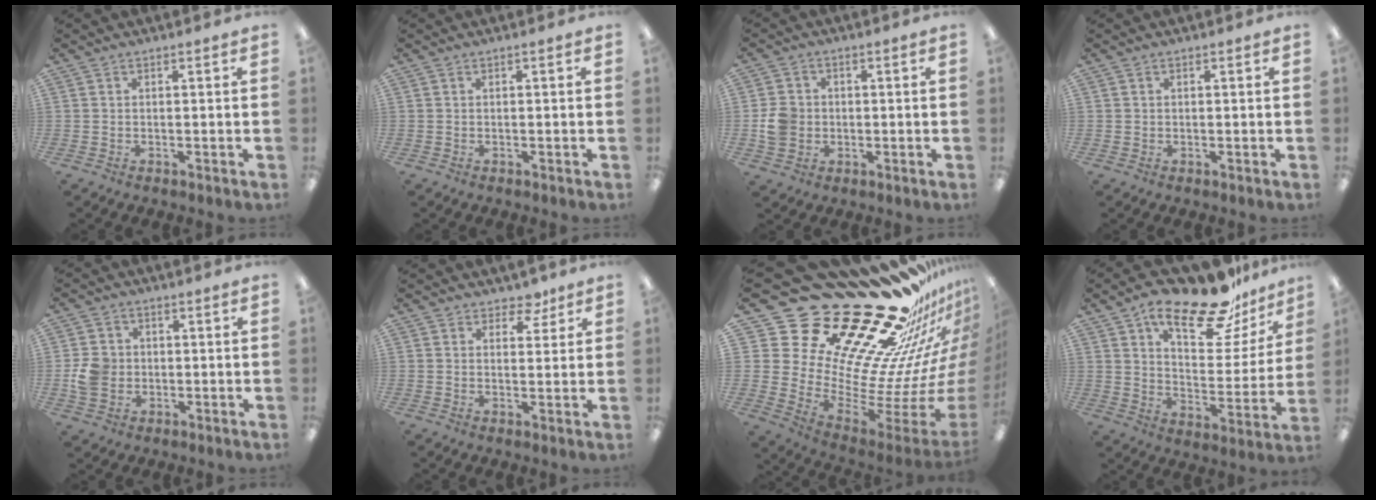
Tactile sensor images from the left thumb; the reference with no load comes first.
{"total": 0.0}
{"total": 6.2, "force": [-0.4, 5.8, 2.3], "torque": [-0.031, 0.013, -0.004]}
{"total": 0.7, "force": [0.3, 0.6, -0.1], "torque": [0.003, 0.004, 0.004]}
{"total": 6.5, "force": [-0.3, 6.0, 2.7], "torque": [-0.046, 0.010, -0.003]}
{"total": 4.5, "force": [3.4, 2.8, 1.0], "torque": [-0.005, -0.015, 0.059]}
{"total": 34.9, "force": [27.5, 14.2, 16.2], "torque": [-0.165, -0.286, 0.545]}
{"total": 21.6, "force": [16.6, 7.6, 11.5], "torque": [-0.182, -0.105, 0.279]}